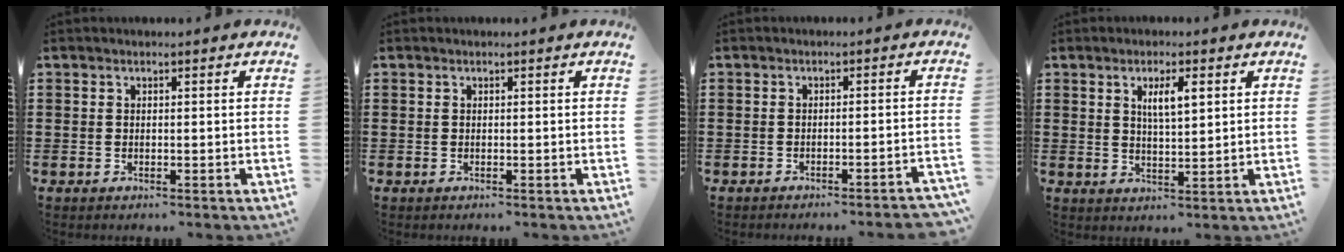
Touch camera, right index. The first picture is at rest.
{"total": 0.0}
{"total": 2.0, "force": [-1.7, -0.5, 0.7], "torque": [-0.013, -0.004, -0.034]}
{"total": 3.9, "force": [1.5, 1.0, 3.4], "torque": [-0.063, 0.003, 0.021]}